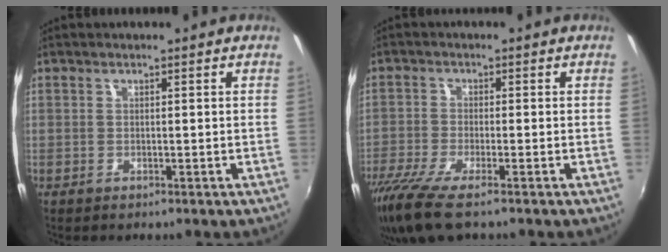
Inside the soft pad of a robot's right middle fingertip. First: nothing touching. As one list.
[{"total": 9.2, "force": [-6.8, 1.5, 6.1], "torque": [-0.149, -0.041, -0.129]}]